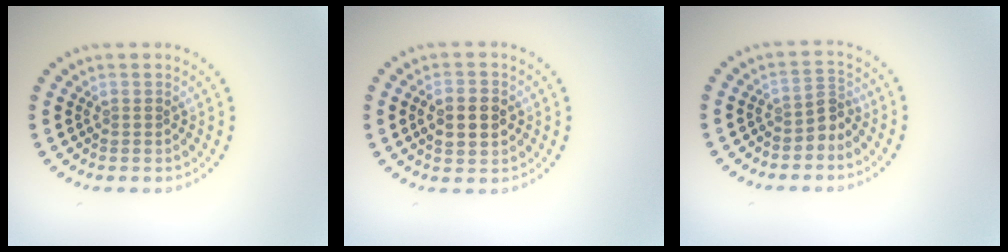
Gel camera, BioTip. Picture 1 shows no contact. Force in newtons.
{"total": 4.0, "press": 4.0, "slide": 0.2}
{"total": 2.0, "press": 1.5, "slide": 1.3}